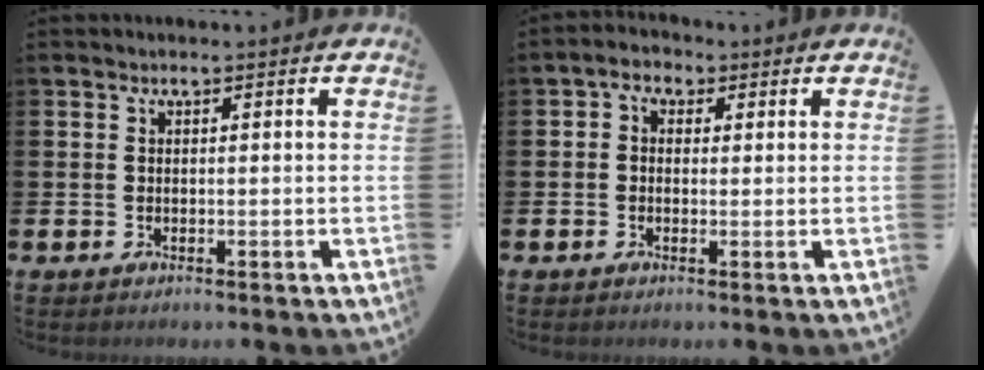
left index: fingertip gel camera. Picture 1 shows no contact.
{"total": 2.1, "force": [0.7, 1.8, 0.9], "torque": [-0.024, 0.006, 0.009]}